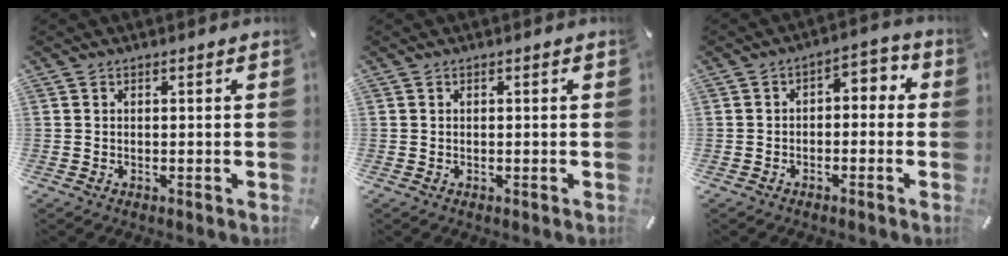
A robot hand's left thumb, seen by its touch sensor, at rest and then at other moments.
{"total": 0.0}
{"total": 3.7, "force": [-2.1, 2.4, 2.0], "torque": [-0.030, 0.015, -0.047]}